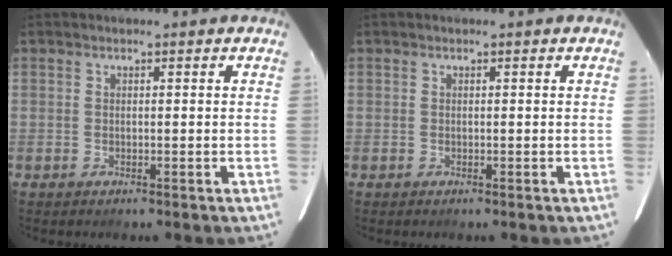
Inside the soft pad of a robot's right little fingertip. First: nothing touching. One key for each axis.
{"total": 0.0}